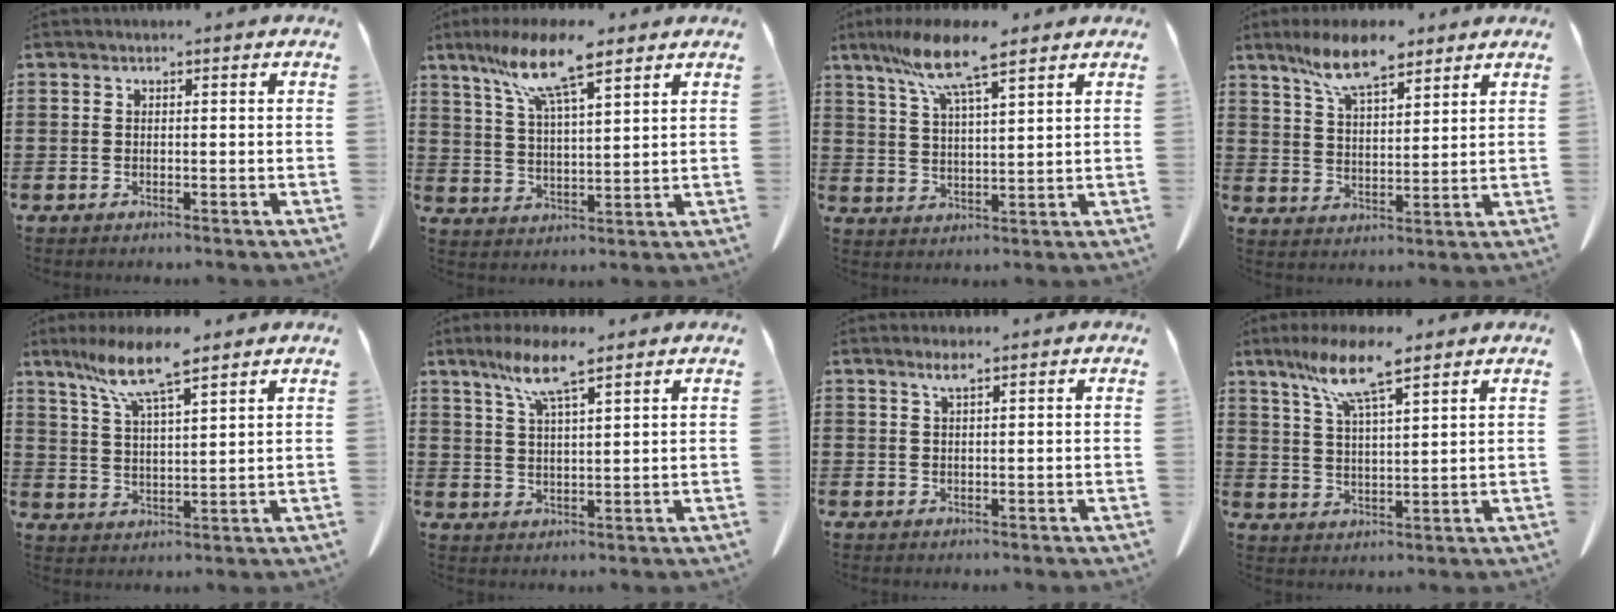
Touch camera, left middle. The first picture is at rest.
{"total": 10.9, "force": [7.5, 1.8, 7.7], "torque": [-0.166, -0.012, 0.132]}
{"total": 9.1, "force": [6.4, 1.2, 6.4], "torque": [-0.140, -0.013, 0.112]}
{"total": 9.1, "force": [6.9, 2.5, 5.4], "torque": [-0.122, -0.007, 0.127]}
{"total": 9.1, "force": [6.7, 1.1, 6.0], "torque": [-0.133, -0.015, 0.120]}
{"total": 7.2, "force": [4.9, 0.6, 5.2], "torque": [-0.113, -0.002, 0.086]}
{"total": 2.2, "force": [1.4, 0.2, 1.7], "torque": [-0.036, 0.002, 0.024]}
{"total": 9.2, "force": [6.5, 1.1, 6.4], "torque": [-0.140, -0.011, 0.114]}